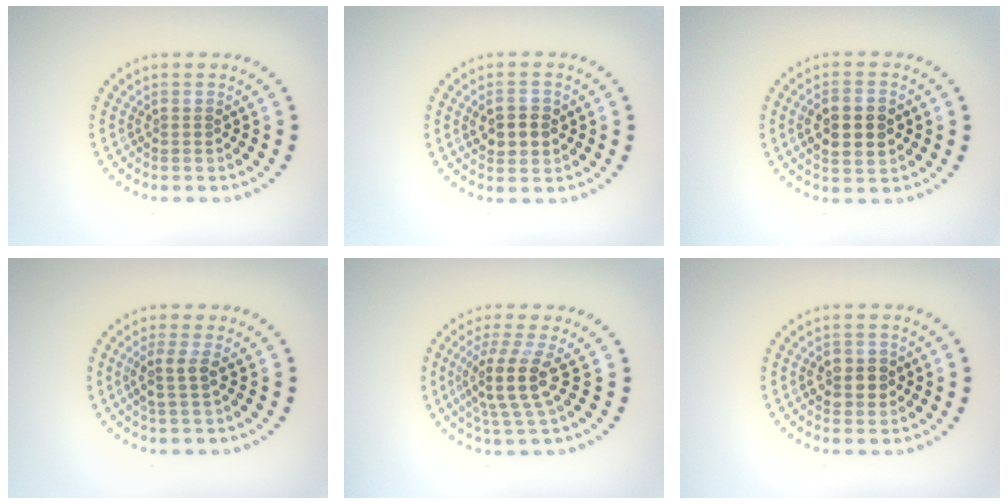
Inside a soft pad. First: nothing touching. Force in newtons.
{"total": 3.0, "press": 3.0, "slide": 0.3}
{"total": 4.6, "press": 4.6, "slide": 0.3}
{"total": 2.0, "press": 1.7, "slide": 1.1}
{"total": 4.1, "press": 3.0, "slide": 2.7}
{"total": 2.6, "press": 2.5, "slide": 0.6}